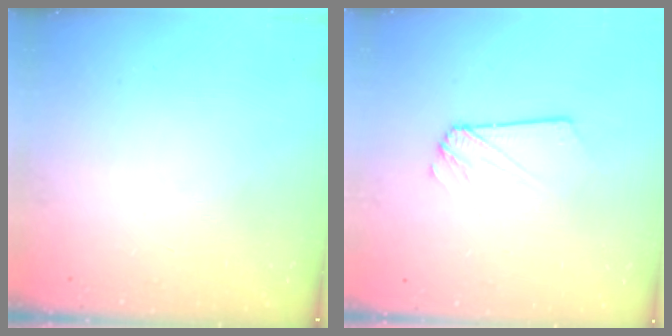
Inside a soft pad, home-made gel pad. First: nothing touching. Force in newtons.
{"total": 2.8, "press": 2.8, "slide": 0.3}